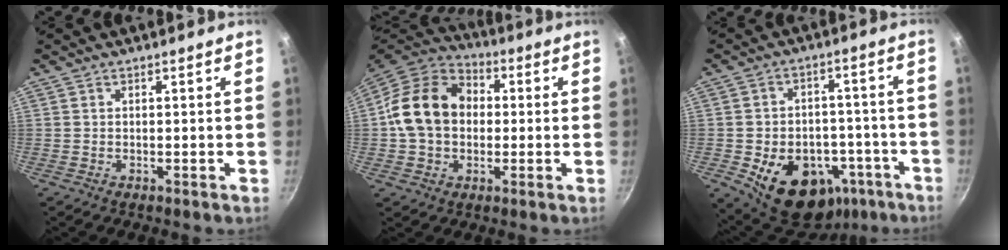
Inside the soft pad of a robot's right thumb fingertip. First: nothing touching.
{"total": 16.5, "force": [0.9, 12.8, 10.5], "torque": [-0.157, 0.034, 0.000]}
{"total": 19.2, "force": [-8.5, 13.2, 11.0], "torque": [-0.128, 0.041, -0.103]}